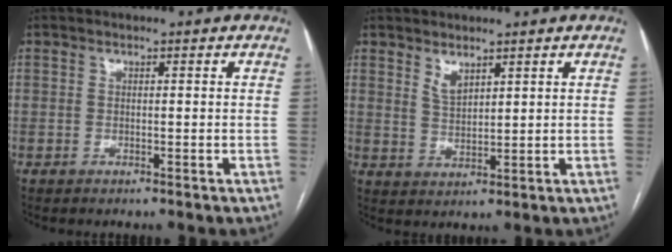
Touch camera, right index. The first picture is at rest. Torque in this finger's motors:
{"motor_torque": [0.02, 0.02, 0.03, 0.01]}